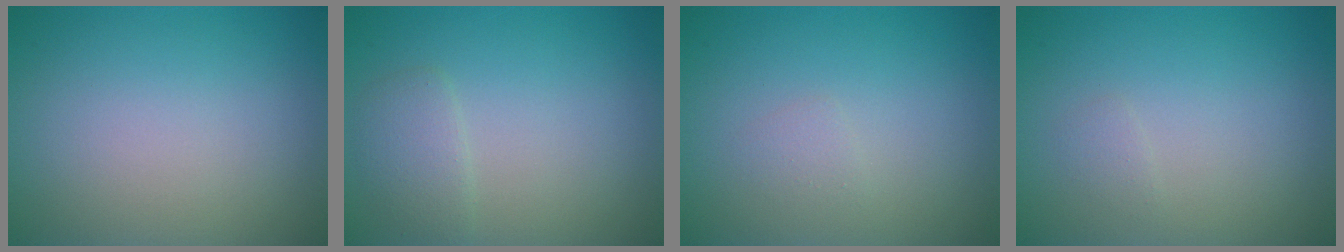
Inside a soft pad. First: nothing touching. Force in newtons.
{"total": 1.8, "press": 1.8, "slide": 0.2}
{"total": 0.8, "press": 0.8, "slide": 0.0}
{"total": 0.6, "press": 0.6, "slide": 0.0}